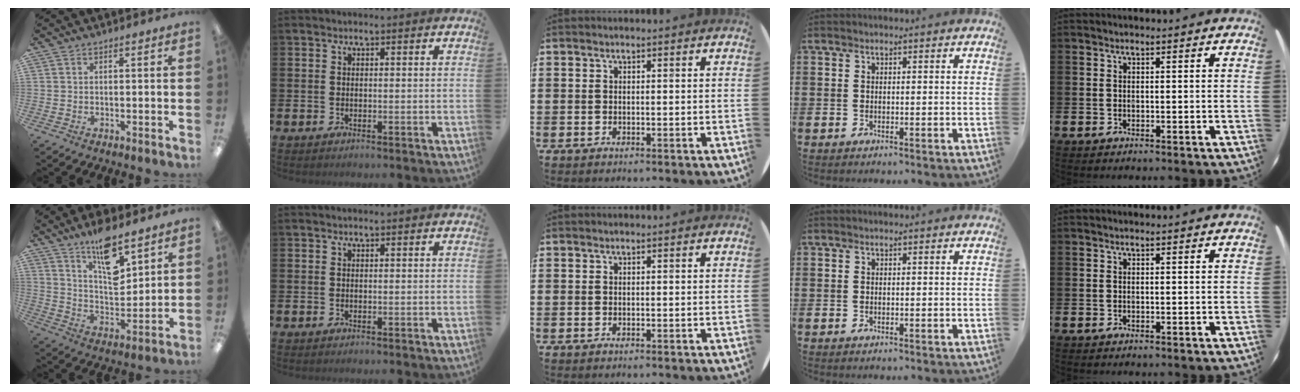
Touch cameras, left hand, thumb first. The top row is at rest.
{"thumb": {"total": 13.1, "force": [9.4, 4.6, 7.8], "torque": [-0.119, -0.056, 0.161]}}